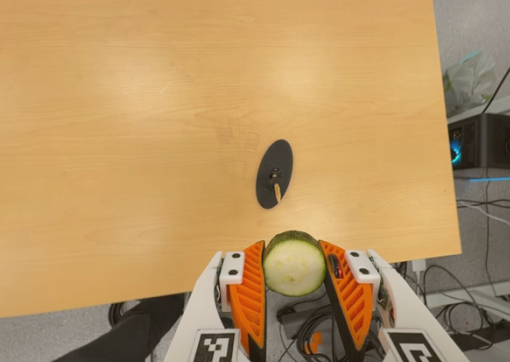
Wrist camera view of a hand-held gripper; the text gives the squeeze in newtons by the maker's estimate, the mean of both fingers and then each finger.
{"total": 11.4, "left": 10.6, "right": 12.2}